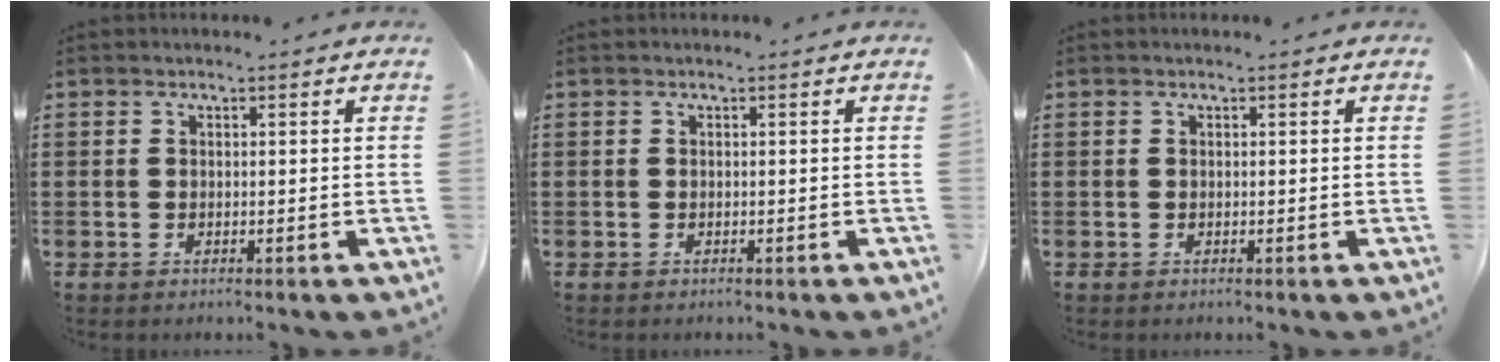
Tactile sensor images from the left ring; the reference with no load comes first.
{"total": 0.0}
{"total": 0.0}